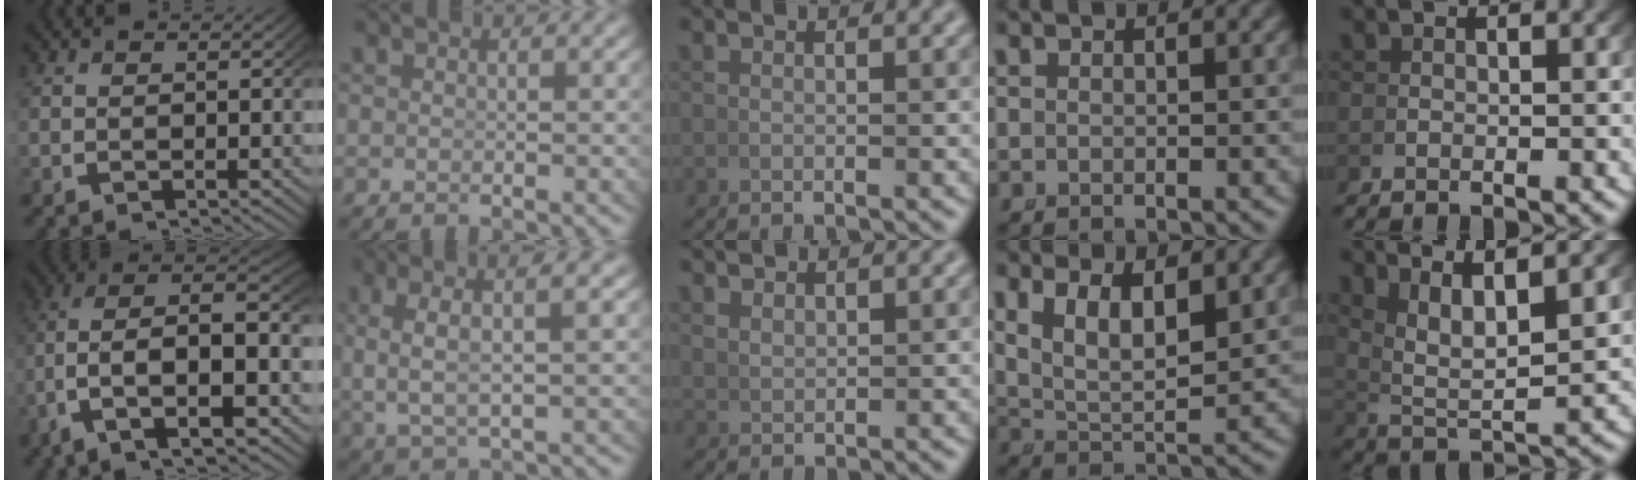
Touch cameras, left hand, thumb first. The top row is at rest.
{"thumb": {"total": 12.0, "force": [-1.3, 7.2, 9.5], "torque": [-0.201, -0.047, -0.007]}, "index": {"total": 5.6, "force": [1.9, 1.9, 5.0], "torque": [-0.086, 0.017, 0.038]}, "middle": {"total": 2.0, "force": [1.9, 0.1, 0.4], "torque": [-0.004, 0.002, 0.044]}, "ring": {"total": 7.3, "force": [2.4, 5.1, 4.7], "torque": [-0.102, -0.015, 0.040]}, "little": {"total": 6.8, "force": [3.2, 2.9, 5.2], "torque": [-0.099, -0.012, 0.064]}}